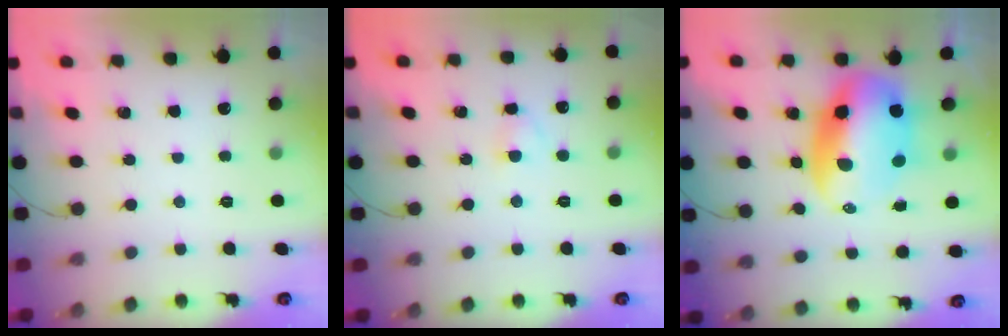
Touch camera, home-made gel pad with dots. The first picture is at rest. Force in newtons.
{"total": 2.4, "press": 2.2, "slide": 1.1}
{"total": 13.4, "press": 13.0, "slide": 3.4}